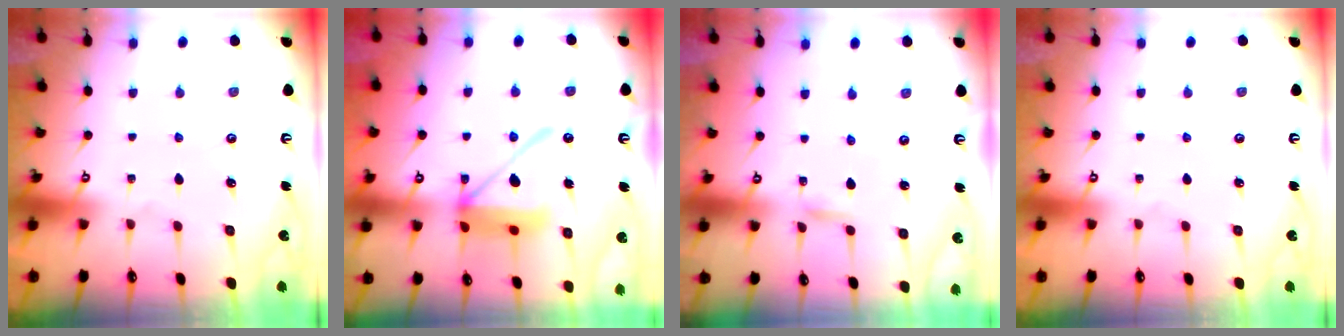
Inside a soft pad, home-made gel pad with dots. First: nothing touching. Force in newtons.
{"total": 14.5, "press": 14.4, "slide": 1.9}
{"total": 1.7, "press": 1.7, "slide": 0.1}
{"total": 0.0}